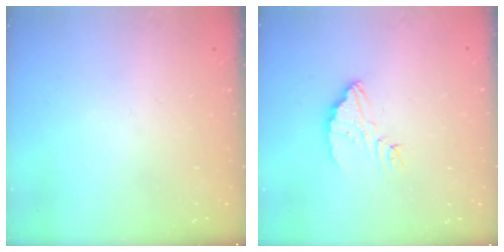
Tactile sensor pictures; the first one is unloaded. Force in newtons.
{"total": 4.7, "press": 4.7, "slide": 0.3}